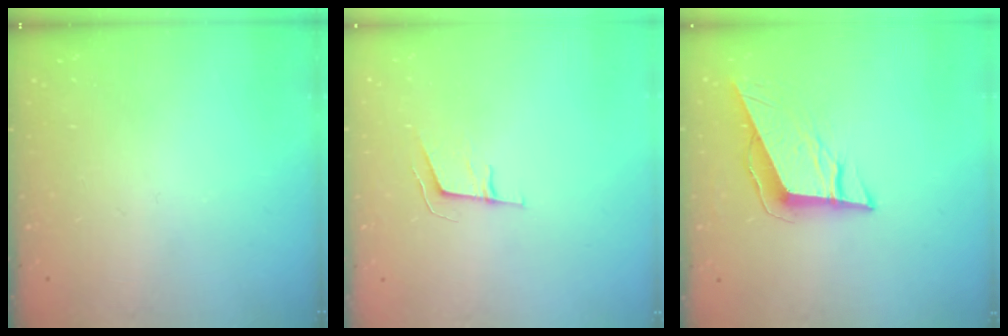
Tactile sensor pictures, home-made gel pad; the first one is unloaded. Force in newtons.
{"total": 6.1, "press": 5.5, "slide": 2.7}
{"total": 9.5, "press": 9.4, "slide": 1.7}